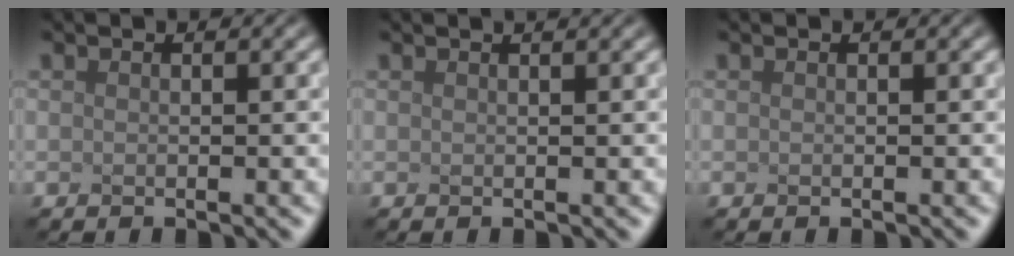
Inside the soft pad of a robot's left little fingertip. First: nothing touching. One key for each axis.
{"total": 1.3, "fx": 0.9, "fy": 0.5, "fz": 0.8, "tx": -0.005, "ty": 0.009, "tz": -0.005}
{"total": 0.0}